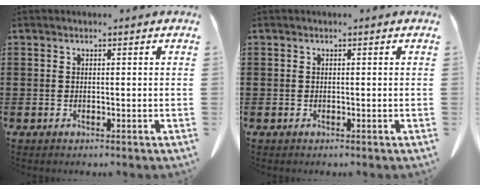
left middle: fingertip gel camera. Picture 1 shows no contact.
{"total": 0.0}